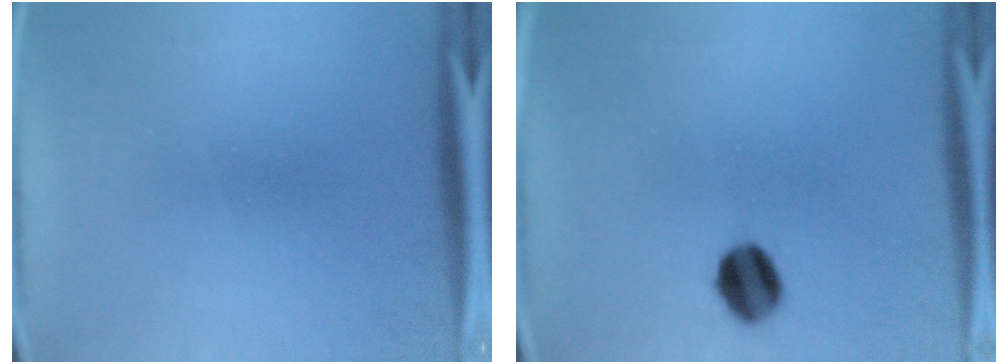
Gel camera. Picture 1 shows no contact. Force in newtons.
{"total": 7.8}